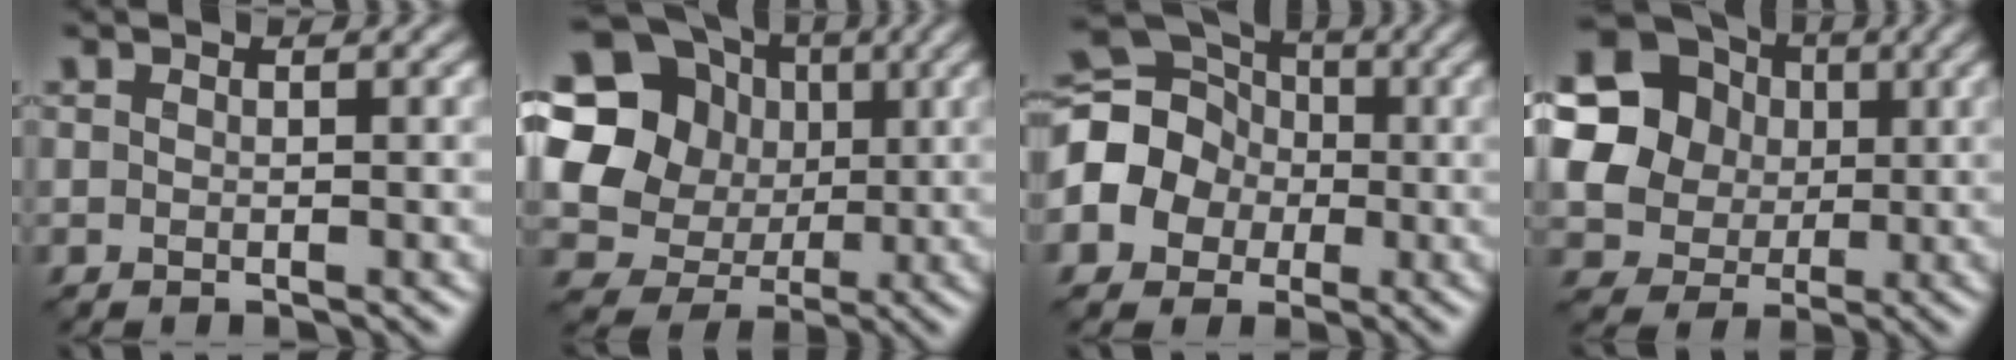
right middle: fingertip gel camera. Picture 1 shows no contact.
{"total": 17.4, "force": [4.4, 15.6, 6.3], "torque": [-0.172, 0.024, 0.070]}
{"total": 10.4, "force": [-1.1, 9.2, 4.7], "torque": [-0.112, 0.016, -0.059]}
{"total": 19.3, "force": [5.7, 17.2, 6.5], "torque": [-0.198, 0.030, 0.079]}